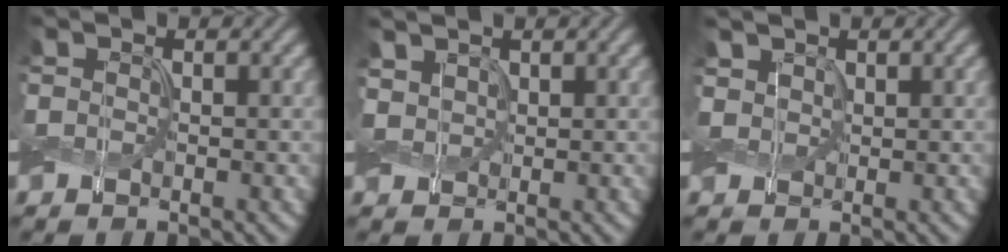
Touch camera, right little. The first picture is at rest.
{"total": 2.1, "force": [1.3, 1.3, 1.0], "torque": [-0.029, 0.007, 0.024]}
{"total": 1.5, "force": [0.9, 1.0, 0.5], "torque": [-0.016, 0.004, 0.015]}